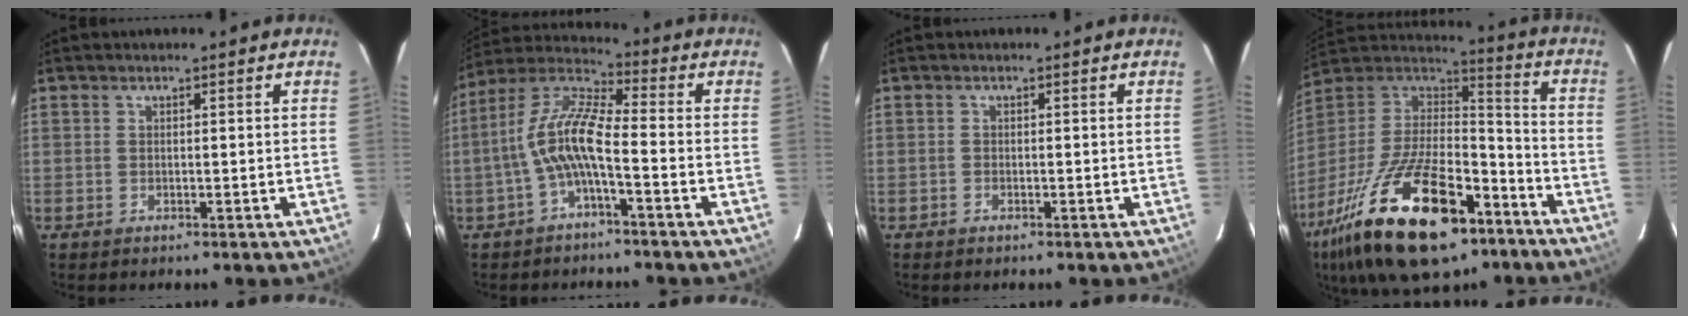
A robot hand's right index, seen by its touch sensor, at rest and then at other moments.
{"total": 9.6, "force": [-2.8, 2.0, 9.0], "torque": [-0.200, 0.016, -0.057]}
{"total": 0.6, "force": [-0.5, 0.3, 0.1], "torque": [-0.003, 0.001, -0.011]}
{"total": 30.3, "force": [-17.7, 13.4, 20.7], "torque": [-0.405, -0.028, -0.281]}